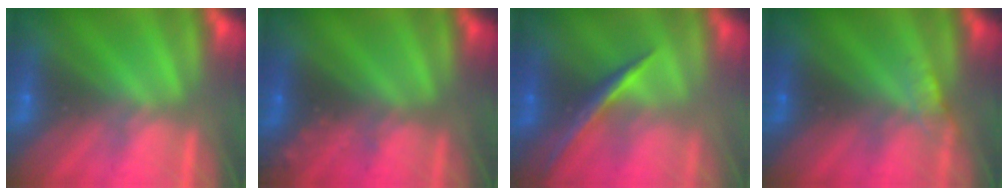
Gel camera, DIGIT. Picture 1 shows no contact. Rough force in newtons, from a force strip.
{"total": 2.5}
{"total": 1.5}
{"total": 3.0}